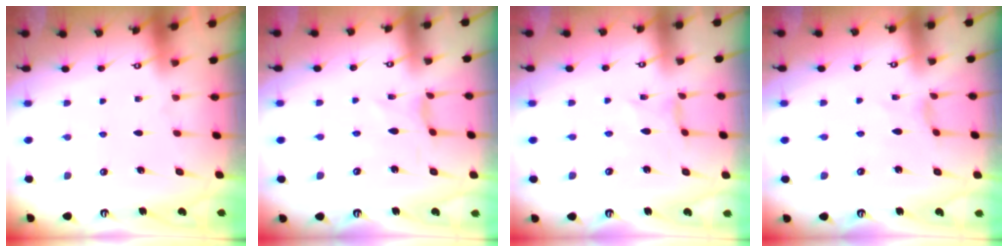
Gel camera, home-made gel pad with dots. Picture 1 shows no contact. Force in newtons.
{"total": 0.9, "press": 0.9, "slide": 0.2}
{"total": 0.0}
{"total": 1.1, "press": 1.1, "slide": 0.2}